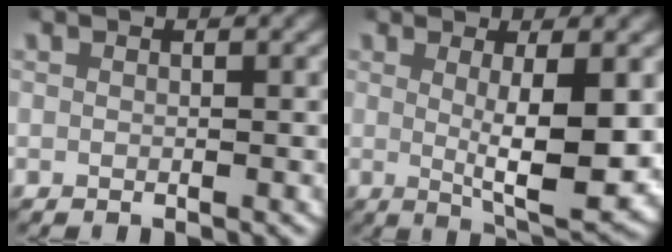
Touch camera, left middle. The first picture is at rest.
{"total": 6.6, "force": [0.8, 1.6, 6.3], "torque": [-0.093, -0.022, 0.025]}